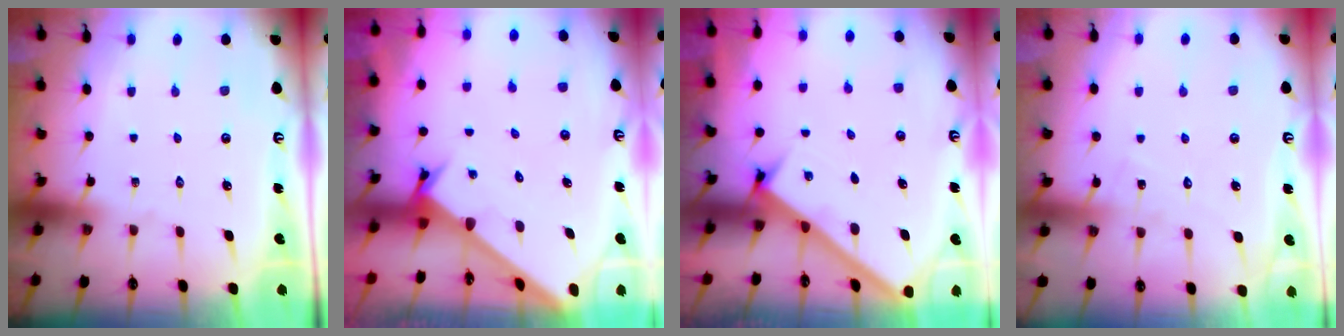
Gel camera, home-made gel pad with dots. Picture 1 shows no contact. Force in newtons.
{"total": 2.6, "press": 2.5, "slide": 0.3}
{"total": 2.6, "press": 2.5, "slide": 0.3}
{"total": 7.8, "press": 7.8, "slide": 0.3}